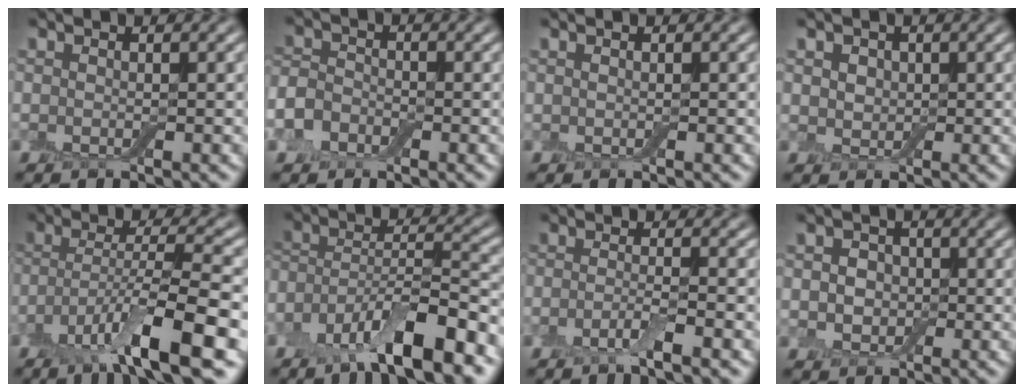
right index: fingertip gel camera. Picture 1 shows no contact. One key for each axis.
{"total": 3.5, "fx": -1.8, "fy": 2.6, "fz": 1.7, "tx": -0.032, "ty": -0.001, "tz": -0.044}
{"total": 0.0}
{"total": 2.7, "fx": 1.0, "fy": 2.1, "fz": 1.2, "tx": -0.025, "ty": 0.012, "tz": 0.008}
{"total": 9.0, "fx": -4.6, "fy": 1.7, "fz": 7.5, "tx": -0.125, "ty": 0.003, "tz": -0.086}
{"total": 10.0, "fx": -6.5, "fy": 2.9, "fz": 7.1, "tx": -0.116, "ty": 0.008, "tz": -0.125}
{"total": 2.2, "fx": -1.2, "fy": 0.3, "fz": 1.8, "tx": -0.036, "ty": 0.001, "tz": -0.030}
{"total": 3.6, "fx": 0.0, "fy": 3.0, "fz": 1.9, "tx": -0.019, "ty": 0.008, "tz": -0.022}